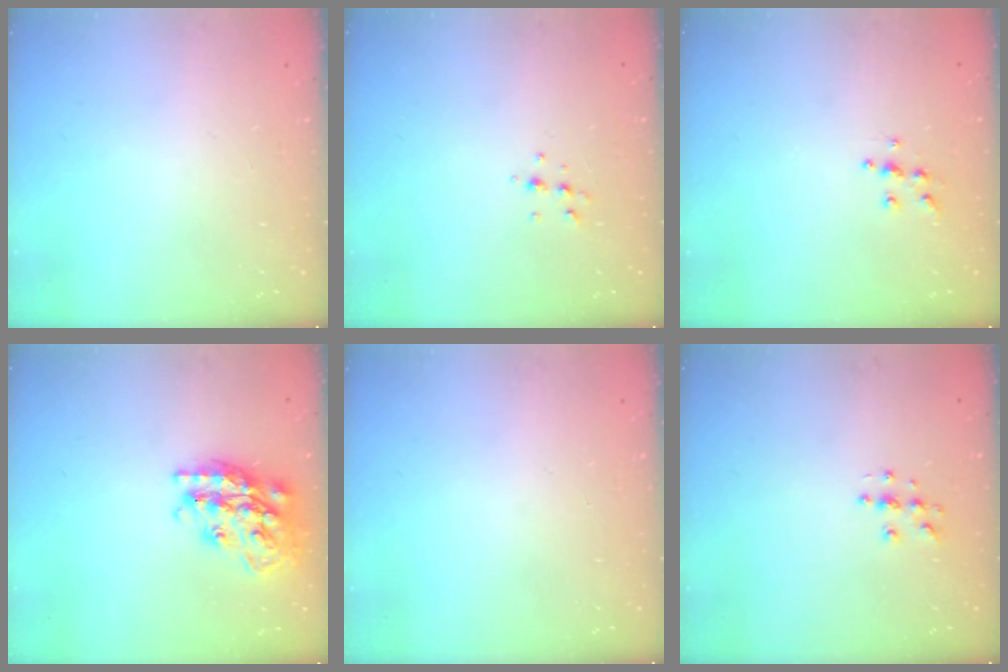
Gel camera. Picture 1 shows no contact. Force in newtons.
{"total": 4.9, "press": 4.8, "slide": 1.1}
{"total": 5.9, "press": 5.9, "slide": 0.5}
{"total": 22.6, "press": 22.5, "slide": 1.7}
{"total": 0.0}
{"total": 4.6, "press": 4.6, "slide": 0.2}